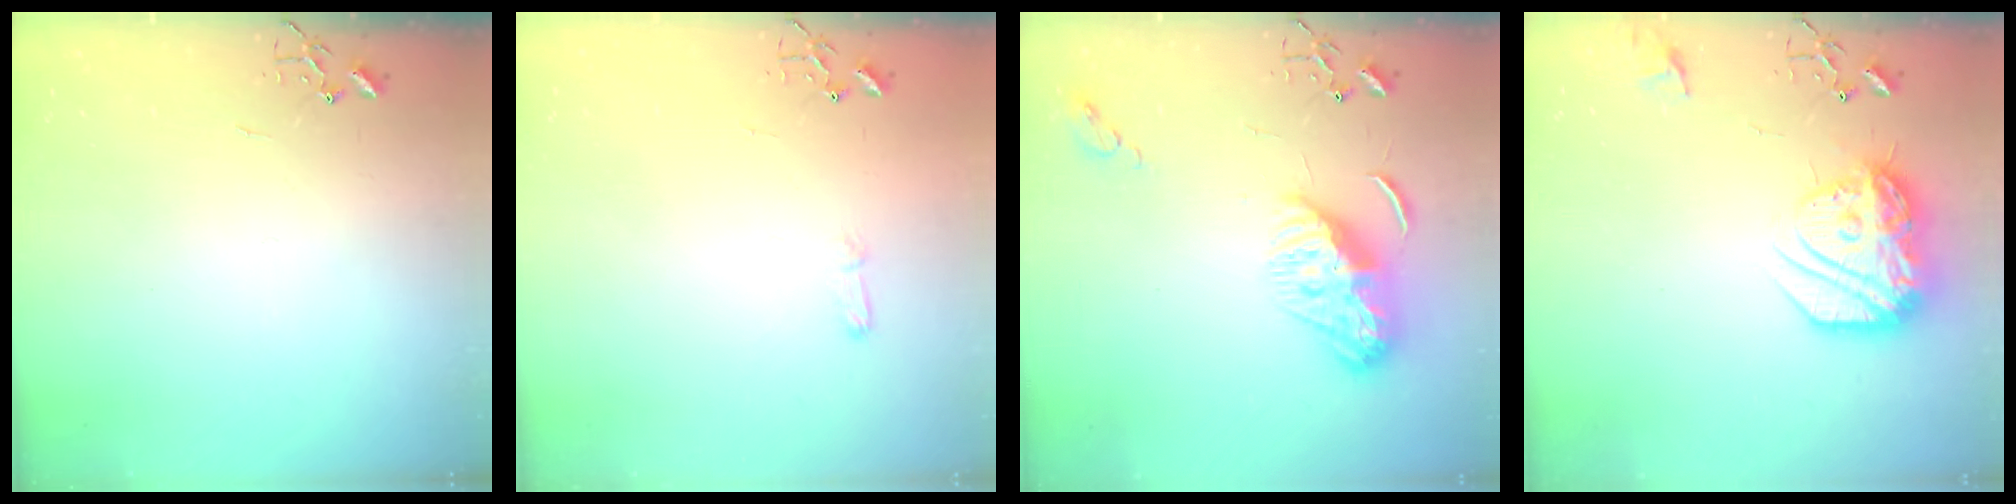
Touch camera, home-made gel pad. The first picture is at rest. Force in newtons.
{"total": 4.0, "press": 3.9, "slide": 0.5}
{"total": 10.0, "press": 10.0, "slide": 0.9}
{"total": 17.7, "press": 17.7, "slide": 1.2}